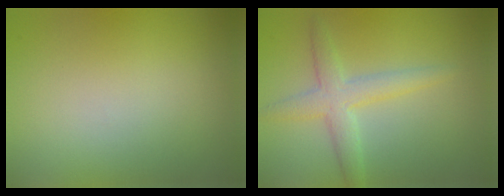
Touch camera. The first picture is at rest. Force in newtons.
{"total": 3.3, "press": 3.3, "slide": 0.1}